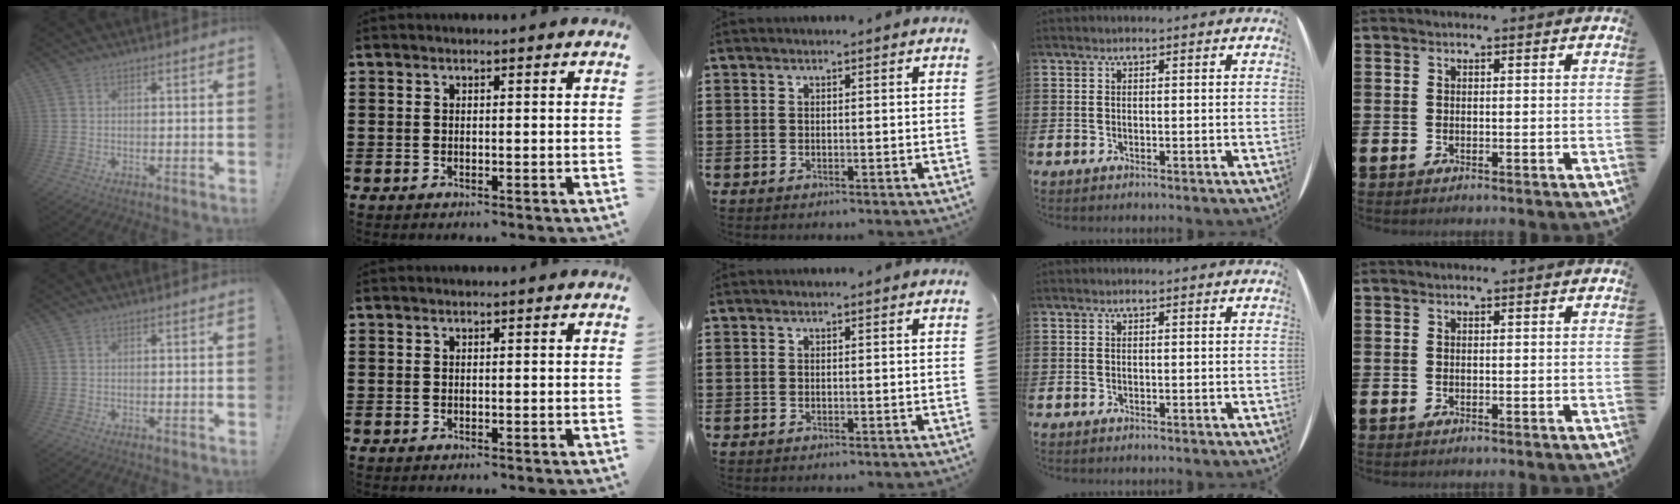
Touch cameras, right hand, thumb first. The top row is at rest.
{}